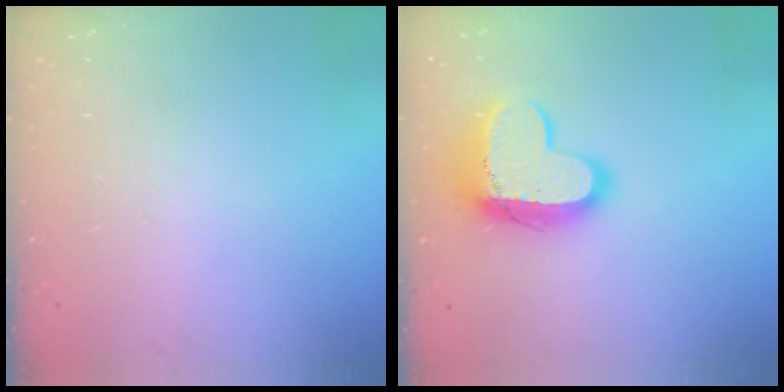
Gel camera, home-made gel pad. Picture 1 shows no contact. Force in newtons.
{"total": 14.3, "press": 14.3, "slide": 1.2}